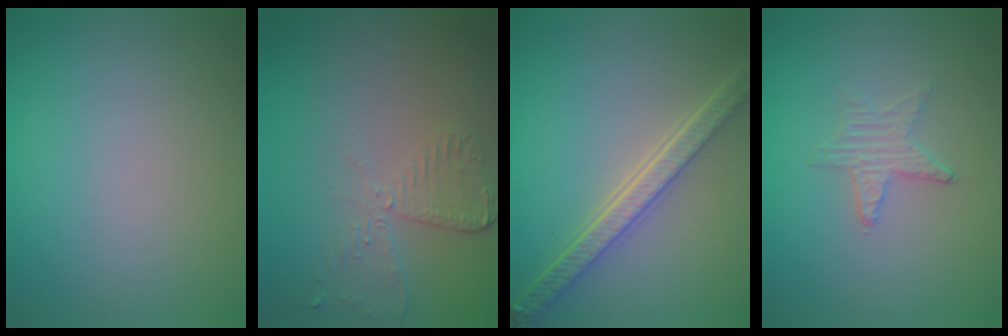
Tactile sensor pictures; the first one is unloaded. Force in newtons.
{"total": 2.6, "press": 2.3, "slide": 1.1}
{"total": 5.5, "press": 4.0, "slide": 3.7}
{"total": 0.9, "press": 0.9, "slide": 0.2}